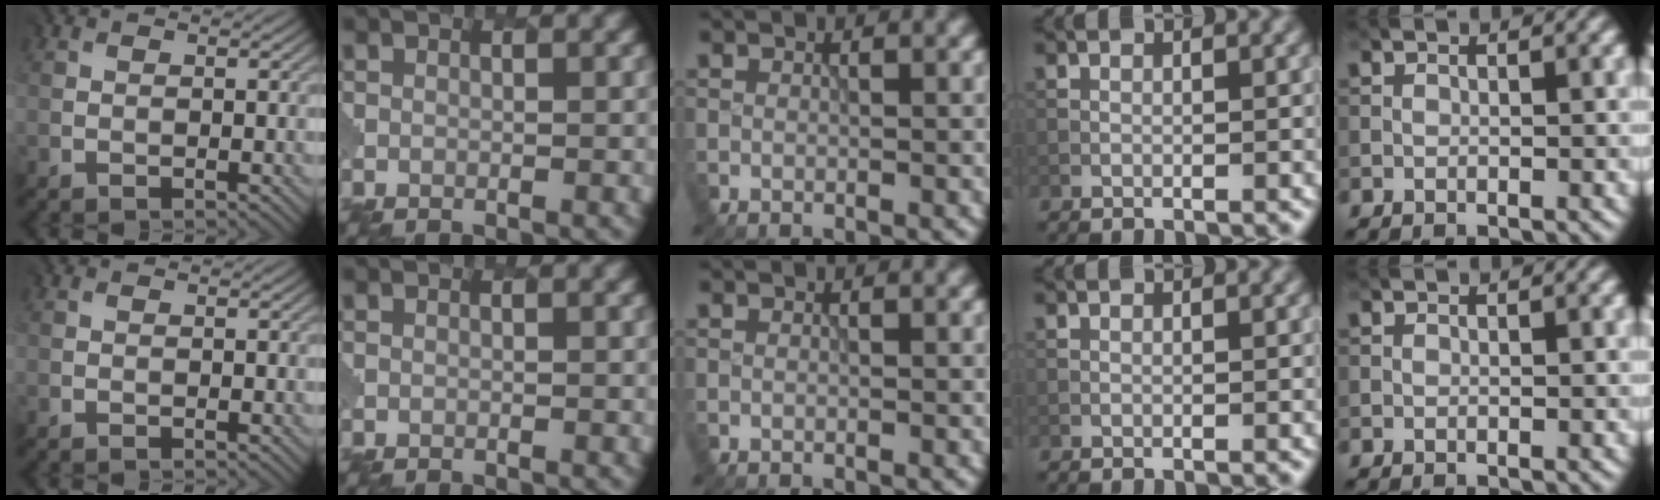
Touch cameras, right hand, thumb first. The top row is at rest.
{}